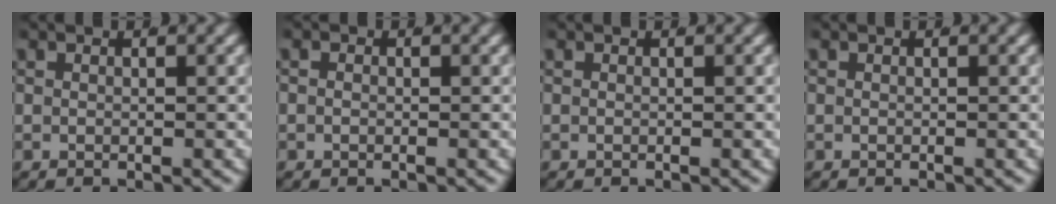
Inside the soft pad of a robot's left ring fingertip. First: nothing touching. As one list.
[{"total": 0.8, "force": [-0.4, 0.7, 0.3], "torque": [-0.010, -0.006, -0.007]}, {"total": 0.0}, {"total": 0.0}]